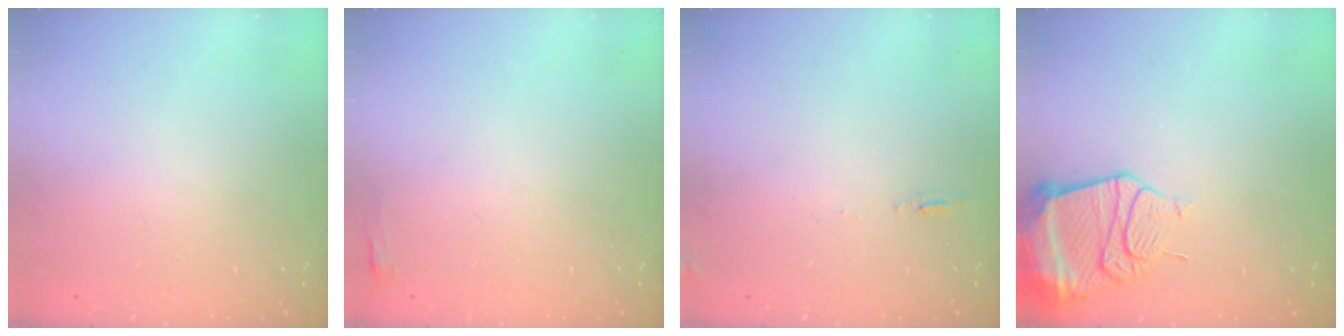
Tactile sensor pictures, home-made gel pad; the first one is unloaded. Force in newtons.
{"total": 2.7, "press": 2.6, "slide": 0.8}
{"total": 5.0, "press": 4.7, "slide": 1.7}
{"total": 14.5, "press": 14.4, "slide": 1.7}